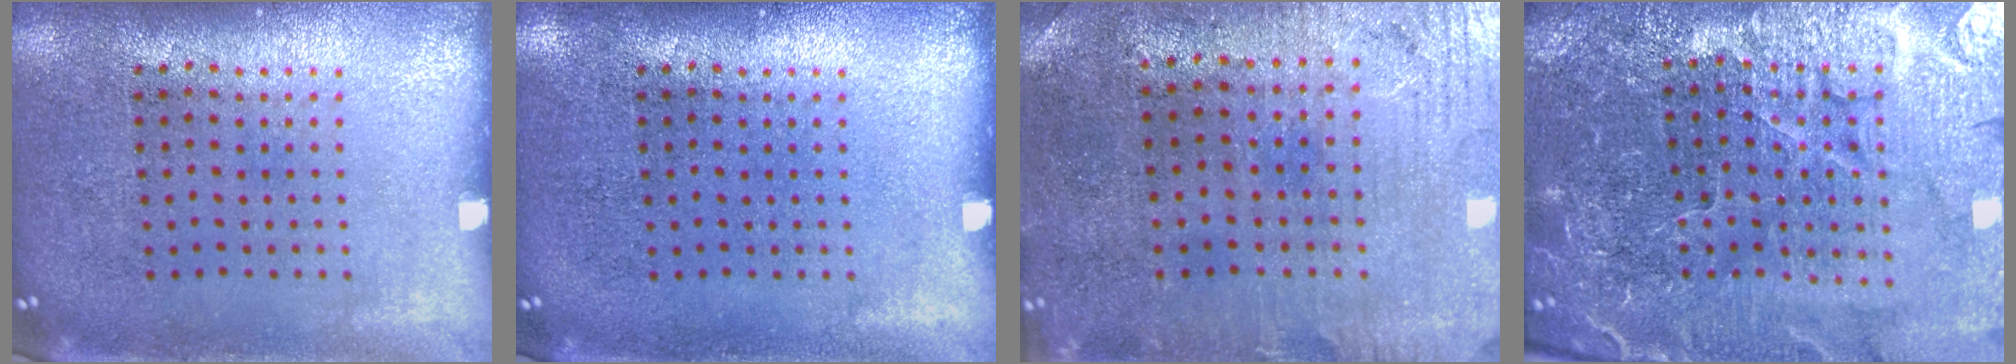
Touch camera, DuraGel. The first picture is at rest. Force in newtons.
{"total": 0.0}
{"total": 0.7, "press": 0.5, "slide": 0.5}
{"total": 5.4, "press": 5.1, "slide": 1.8}